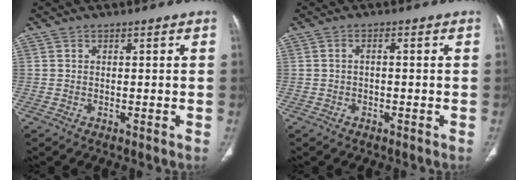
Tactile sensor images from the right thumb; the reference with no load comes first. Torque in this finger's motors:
{"motor_torque": [-0.45, 0.08, -0.34, 0.26, 0.06]}